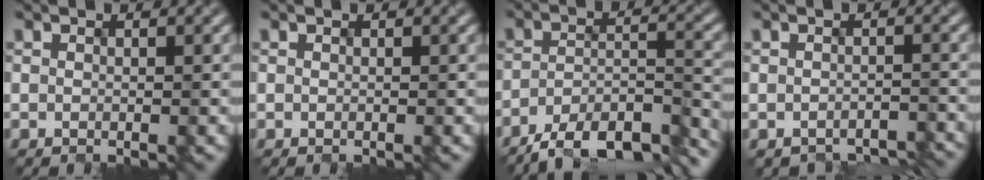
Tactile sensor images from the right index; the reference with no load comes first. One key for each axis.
{"total": 0.0}
{"total": 9.4, "fx": -7.8, "fy": 2.5, "fz": 4.6, "tx": -0.071, "ty": -0.003, "tz": -0.125}
{"total": 3.5, "fx": -3.5, "fy": 0.5, "fz": -0.1, "tx": -0.002, "ty": -0.004, "tz": -0.042}